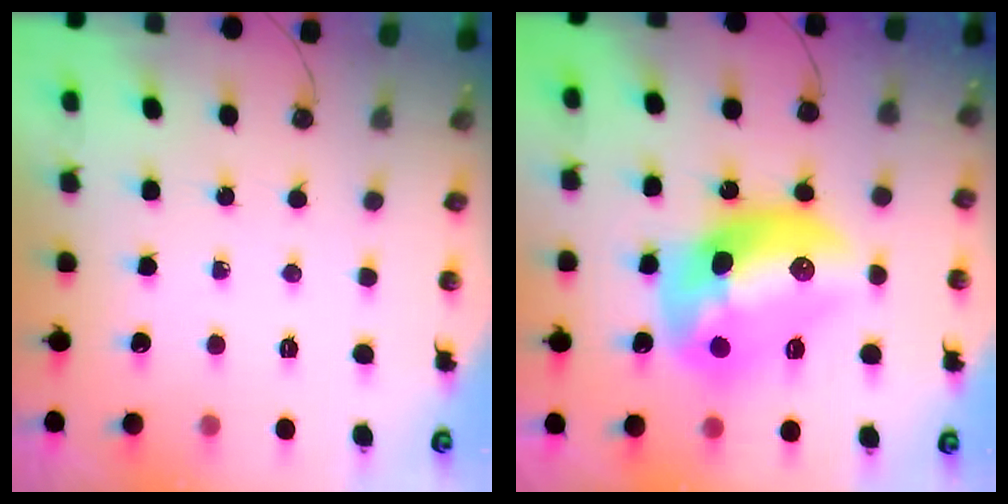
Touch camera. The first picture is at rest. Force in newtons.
{"total": 19.0, "press": 19.0, "slide": 1.5}